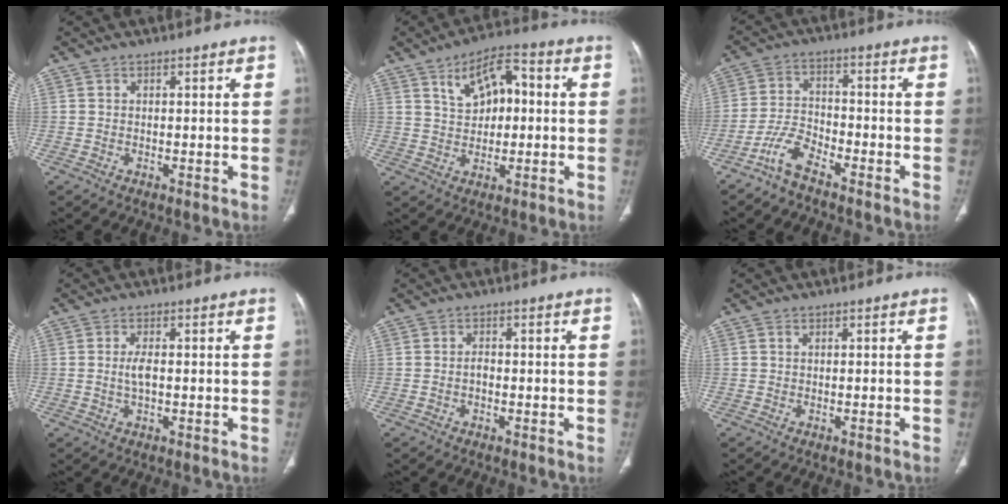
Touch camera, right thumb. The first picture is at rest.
{"total": 9.8, "force": [2.3, 5.6, 7.7], "torque": [-0.099, 0.014, 0.034]}
{"total": 5.7, "force": [-4.5, 1.8, 2.8], "torque": [-0.066, 0.027, -0.097]}
{"total": 2.8, "force": [-0.1, 1.2, 2.5], "torque": [-0.057, -0.001, -0.003]}
{"total": 1.4, "force": [-0.4, 0.9, 1.0], "torque": [-0.016, 0.004, -0.008]}
{"total": 0.0}